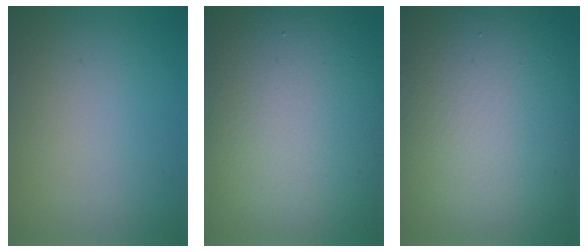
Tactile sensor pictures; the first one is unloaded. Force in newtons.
{"total": 19.4, "press": 19.4, "slide": 0.6}
{"total": 18.9, "press": 18.9, "slide": 0.9}